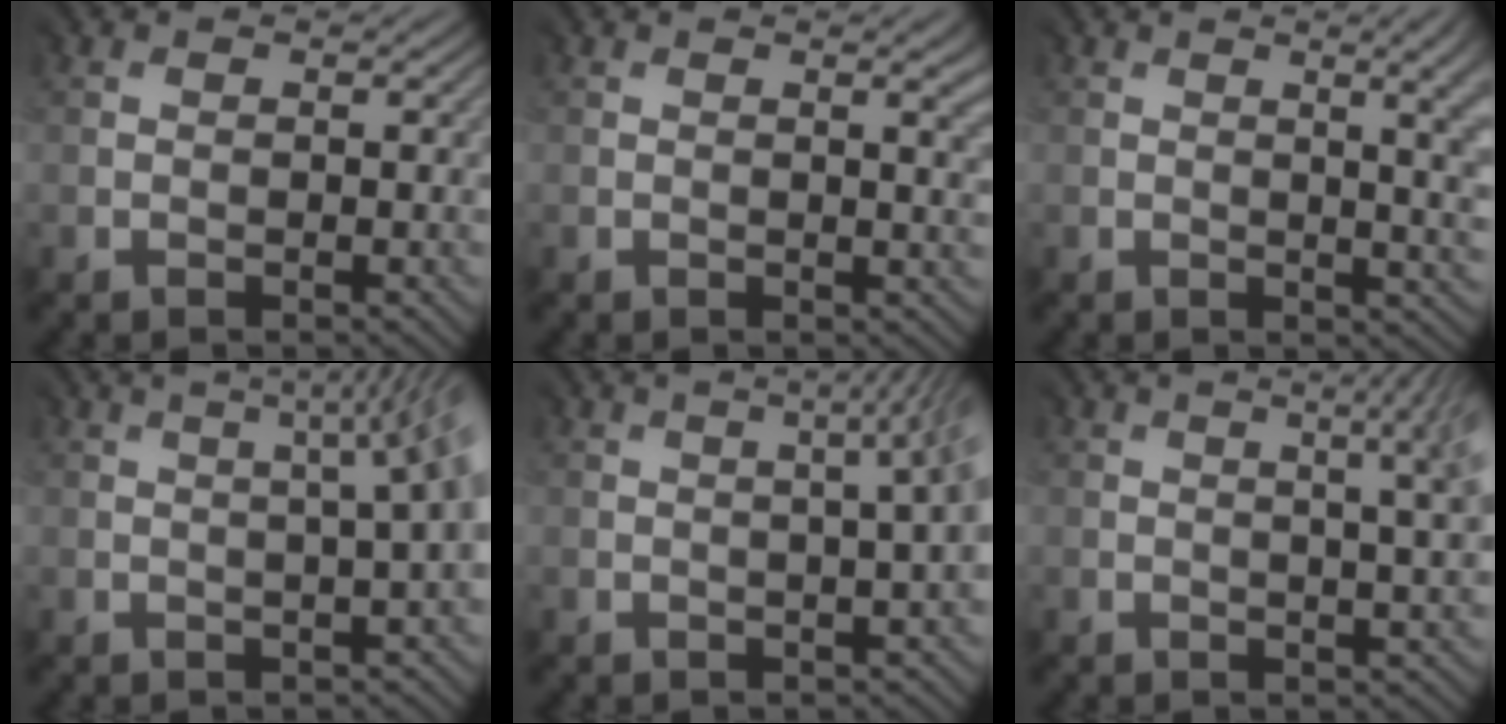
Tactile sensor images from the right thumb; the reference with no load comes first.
{"total": 3.2, "force": [0.7, 1.0, 3.0], "torque": [-0.021, 0.000, 0.008]}
{"total": 8.2, "force": [1.1, 3.3, 7.4], "torque": [-0.053, 0.032, 0.003]}
{"total": 7.3, "force": [0.9, 1.8, 7.0], "torque": [-0.038, 0.054, -0.008]}
{"total": 5.7, "force": [0.3, 1.4, 5.5], "torque": [-0.021, 0.035, -0.014]}
{"total": 5.7, "force": [1.6, 1.5, 5.3], "torque": [-0.035, 0.031, 0.001]}